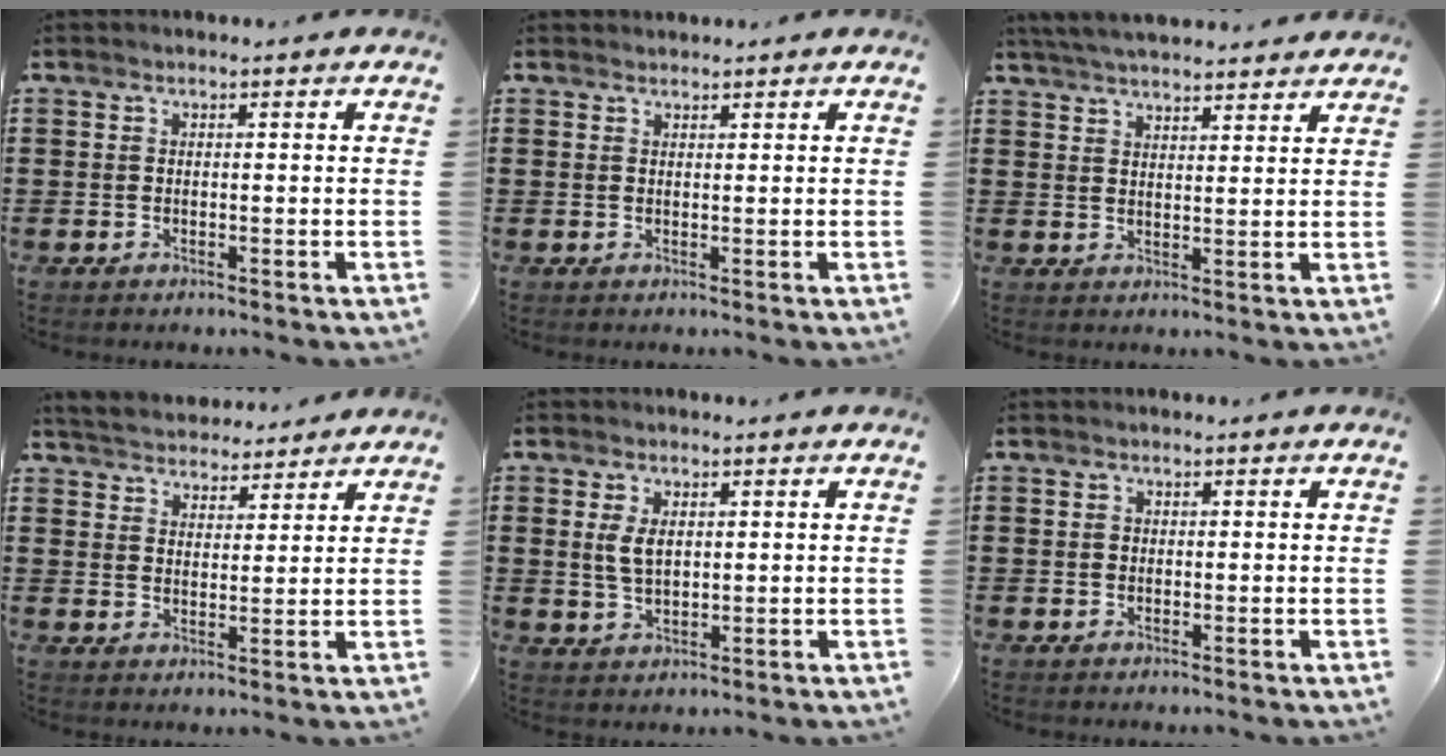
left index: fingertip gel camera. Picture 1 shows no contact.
{"total": 0.9, "force": [0.9, 0.2, 0.0], "torque": [-0.002, 0.000, 0.019]}
{"total": 4.3, "force": [4.2, 0.2, 0.9], "torque": [-0.031, -0.012, 0.077]}
{"total": 4.1, "force": [4.0, 0.8, -0.2], "torque": [-0.016, -0.019, 0.072]}
{"total": 3.9, "force": [1.0, 2.1, 3.1], "torque": [-0.074, 0.005, 0.015]}
{"total": 0.6, "force": [0.2, 0.6, 0.1], "torque": [-0.004, 0.004, 0.004]}